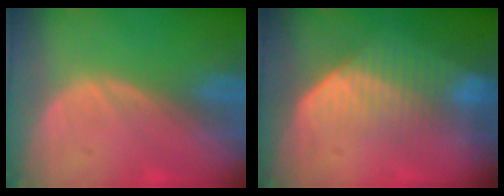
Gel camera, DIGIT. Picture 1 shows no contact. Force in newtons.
{"total": 7.5, "press": 6.4, "slide": 3.9}